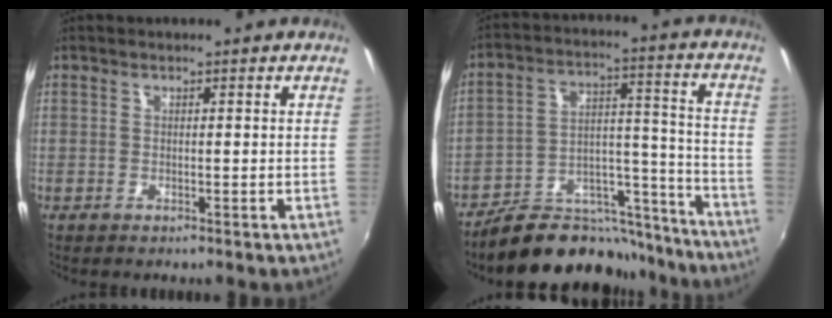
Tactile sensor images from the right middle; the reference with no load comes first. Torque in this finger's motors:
{"motor_torque": [1.10, -1.03, 0.21, 0.16]}